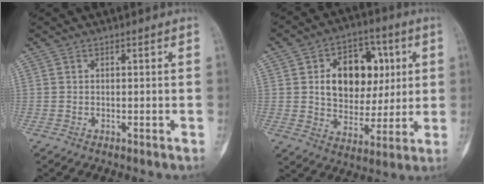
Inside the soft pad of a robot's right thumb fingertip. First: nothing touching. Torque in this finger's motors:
{"motor_torque": [0.66, 3.03, 0.54, -0.33, 0.07]}